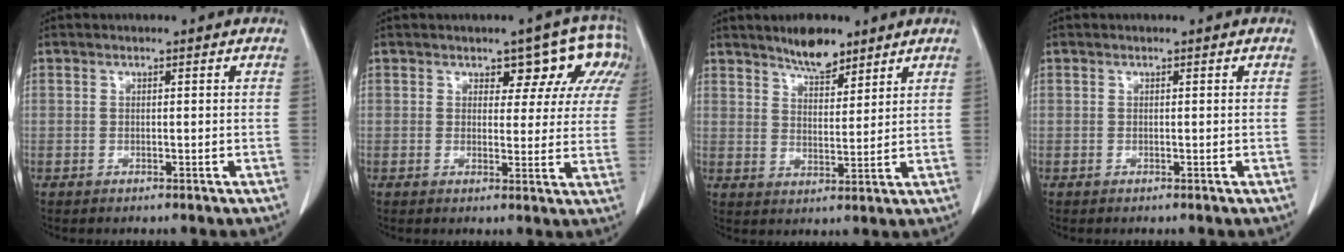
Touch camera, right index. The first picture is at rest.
{"total": 7.8, "force": [4.7, 4.6, 4.2], "torque": [-0.033, 0.008, 0.039]}
{"total": 6.0, "force": [4.9, 1.9, 2.9], "torque": [-0.050, -0.001, 0.085]}
{"total": 0.0}